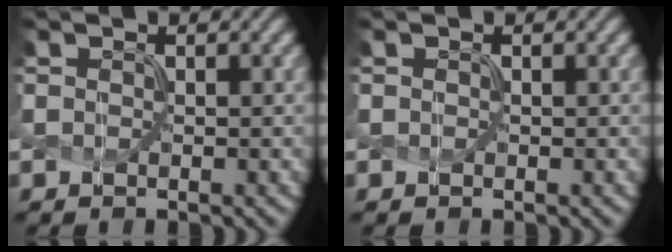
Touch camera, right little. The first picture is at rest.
{"total": 0.8, "force": [-0.1, -0.3, -0.7], "torque": [0.008, 0.001, 0.007]}